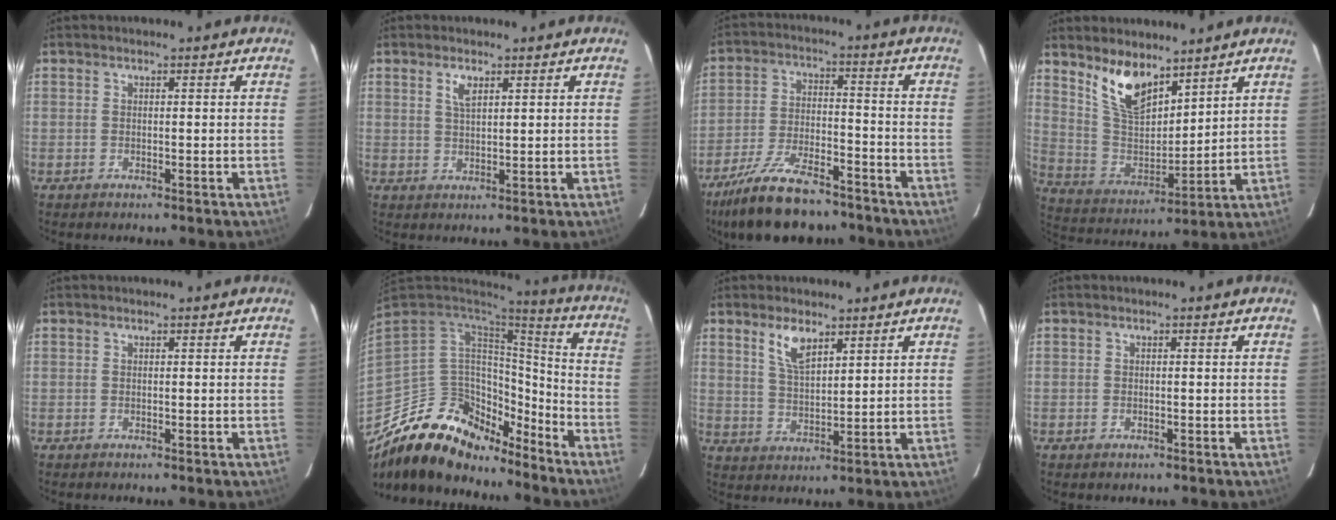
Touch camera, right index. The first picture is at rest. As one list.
[{"total": 2.7, "force": [1.5, 1.1, 2.0], "torque": [-0.037, 0.001, 0.029]}, {"total": 17.6, "force": [-14.2, 6.0, 8.6], "torque": [-0.180, -0.020, -0.232]}, {"total": 12.0, "force": [8.5, 5.1, 6.8], "torque": [-0.133, -0.002, 0.175]}, {"total": 0.0}, {"total": 20.8, "force": [-15.3, 11.0, 8.8], "torque": [-0.192, 0.017, -0.250]}, {"total": 6.0, "force": [3.8, 2.3, 4.0], "torque": [-0.074, 0.001, 0.078]}, {"total": 1.2, "force": [-0.6, 0.9, 0.3], "torque": [-0.006, -0.001, -0.006]}]